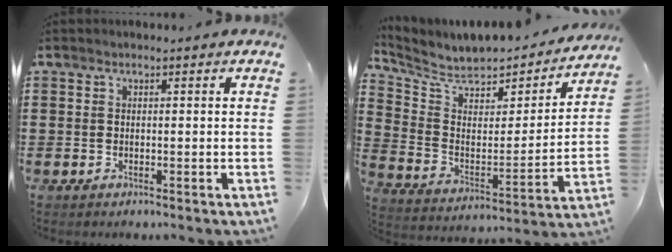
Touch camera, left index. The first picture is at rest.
{"total": 6.0, "force": [5.2, 2.4, 2.0], "torque": [-0.070, -0.040, 0.086]}